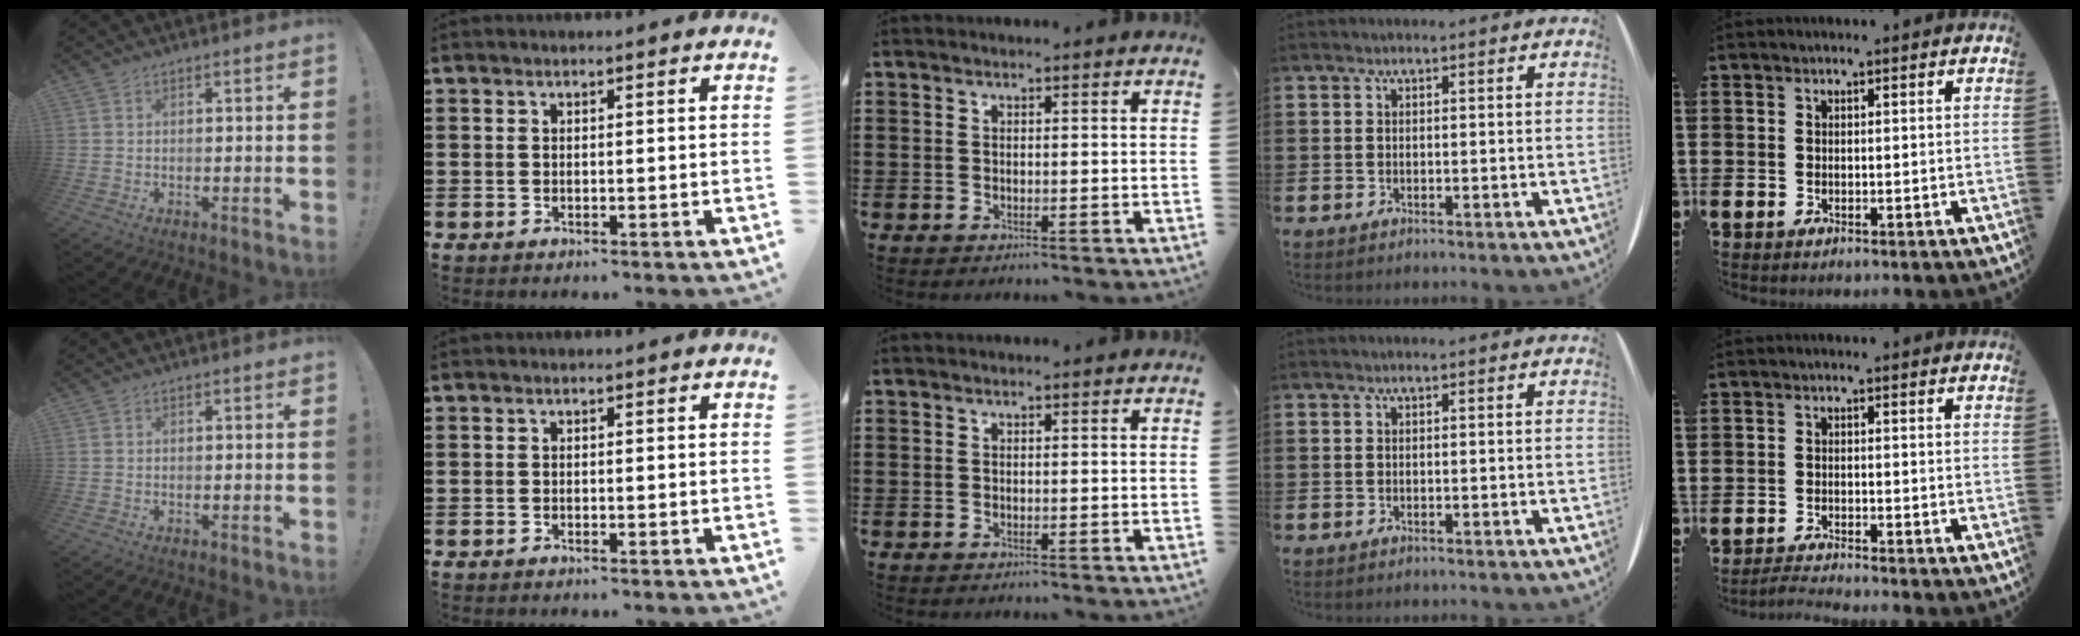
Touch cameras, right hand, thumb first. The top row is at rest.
{"little": {"total": 1.5, "force": [-1.5, -0.2, 0.4], "torque": [-0.007, 0.001, -0.029]}}